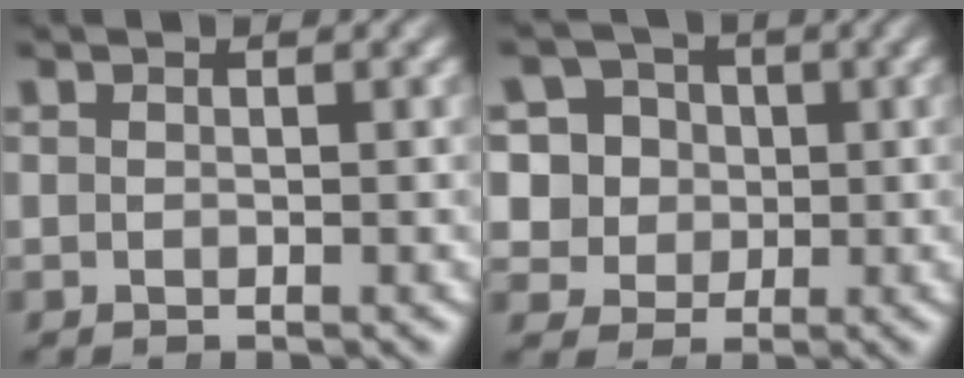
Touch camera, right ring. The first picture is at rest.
{"total": 12.0, "force": [0.0, 11.3, 4.0], "torque": [-0.124, -0.034, -0.003]}